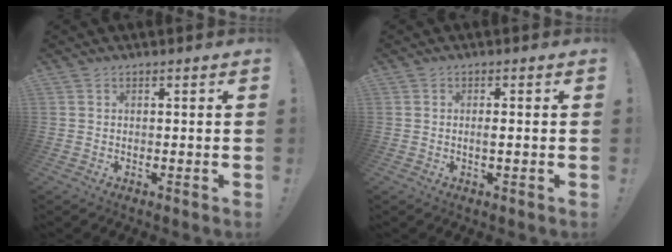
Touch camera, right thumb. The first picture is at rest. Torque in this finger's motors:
{"motor_torque": [-0.17, 0.05, -0.01, 0.18, 0.06]}